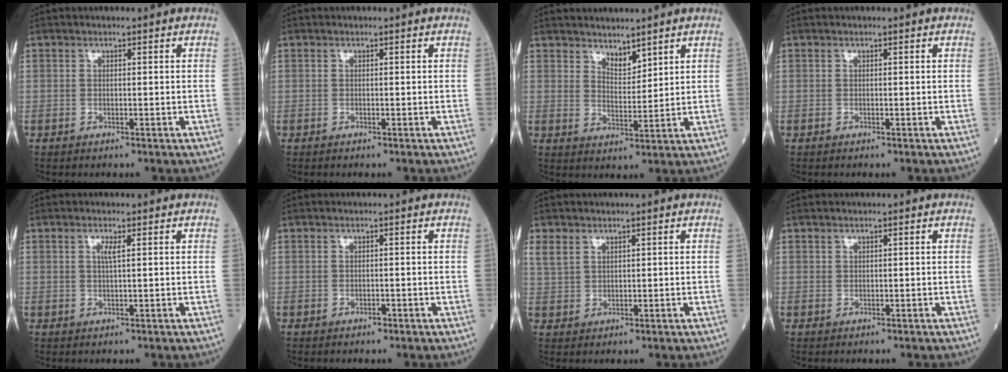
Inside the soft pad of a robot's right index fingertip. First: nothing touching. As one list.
[{"total": 0.0}, {"total": 3.5, "force": [3.1, 1.2, 1.2], "torque": [-0.021, -0.003, 0.062]}, {"total": 0.0}, {"total": 1.4, "force": [0.5, -0.1, 1.3], "torque": [-0.029, -0.002, 0.008]}, {"total": 0.5, "force": [-0.4, 0.2, 0.3], "torque": [-0.005, 0.000, -0.006]}, {"total": 2.8, "force": [1.7, 1.9, 1.2], "torque": [-0.033, 0.012, 0.045]}, {"total": 0.0}]